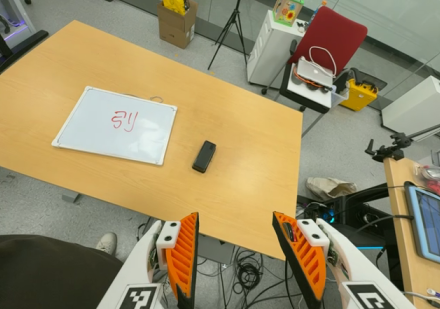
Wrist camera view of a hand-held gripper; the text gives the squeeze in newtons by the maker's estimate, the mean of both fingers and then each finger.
{"total": 0.0}